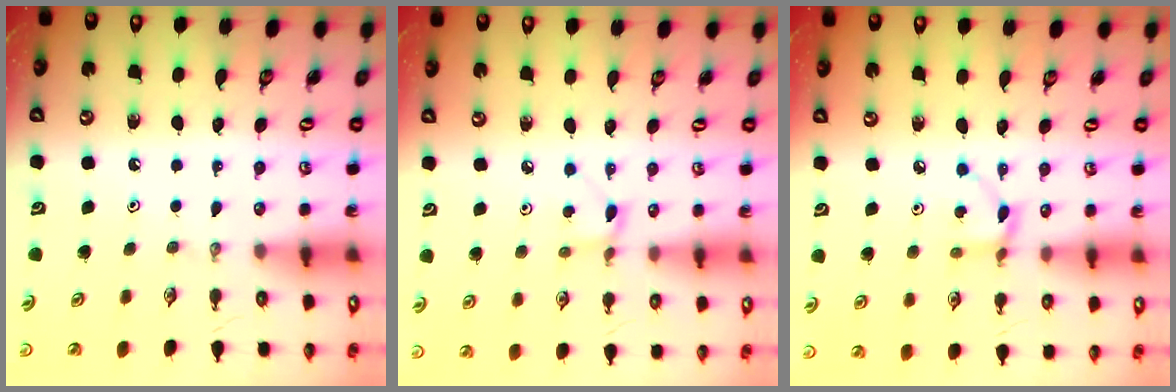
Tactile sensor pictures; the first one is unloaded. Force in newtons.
{"total": 2.5, "press": 2.5, "slide": 0.3}
{"total": 4.1, "press": 4.1, "slide": 0.2}